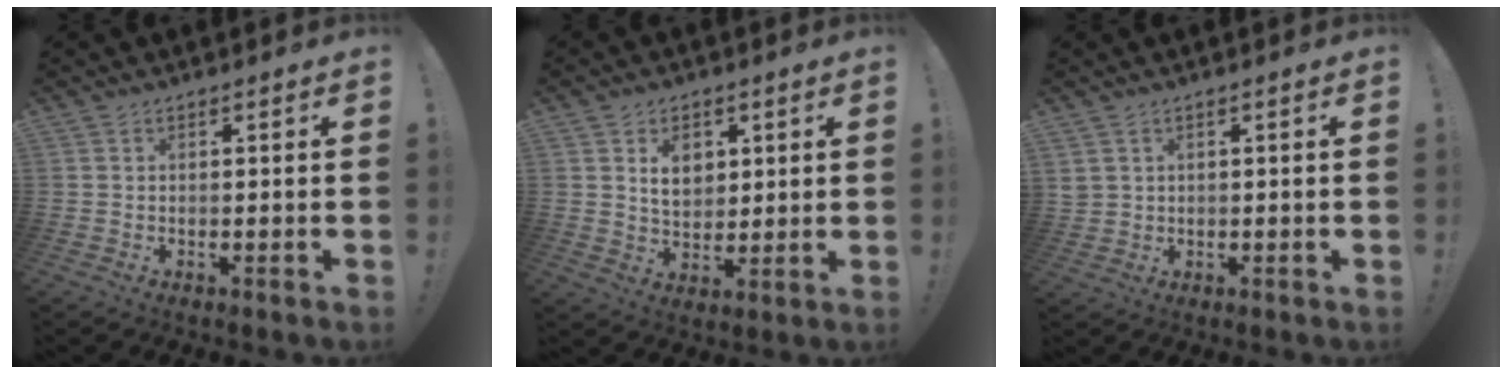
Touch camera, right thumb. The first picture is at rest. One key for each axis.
{"total": 7.5, "fx": 2.8, "fy": 5.8, "fz": 4.0, "tx": -0.057, "ty": -0.013, "tz": 0.050}
{"total": 2.8, "fx": 1.5, "fy": 2.1, "fz": 1.0, "tx": -0.021, "ty": -0.004, "tz": 0.032}